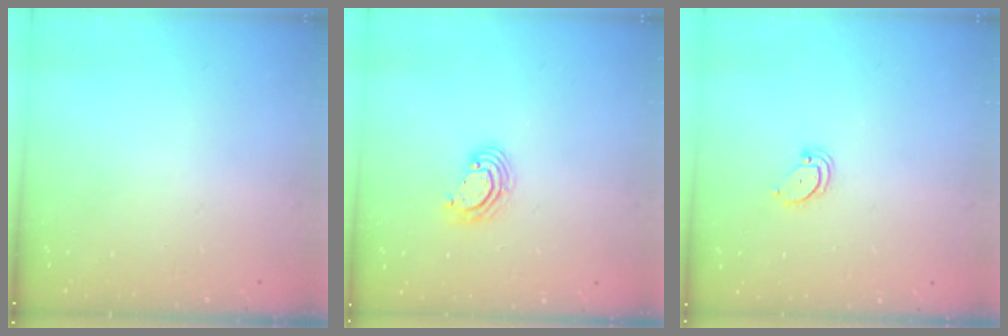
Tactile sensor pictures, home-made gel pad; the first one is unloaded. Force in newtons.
{"total": 3.6, "press": 3.6, "slide": 0.3}
{"total": 2.7, "press": 2.7, "slide": 0.2}